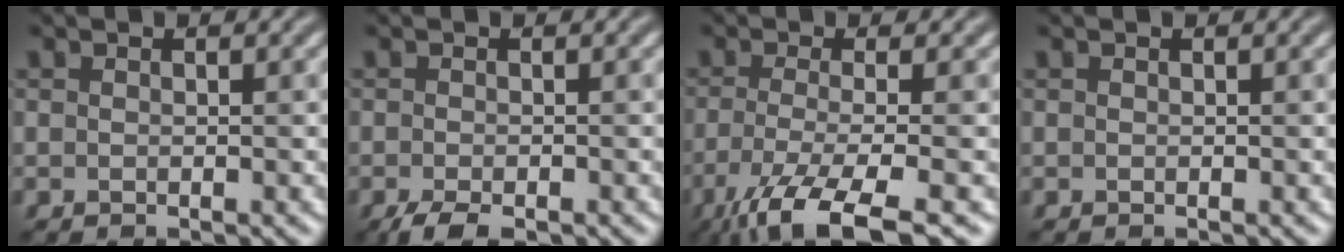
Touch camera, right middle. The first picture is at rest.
{"total": 2.8, "force": [-1.9, 0.9, 1.8], "torque": [-0.033, -0.004, -0.033]}
{"total": 7.6, "force": [-4.2, 1.9, 6.0], "torque": [-0.104, -0.012, -0.085]}
{"total": 0.0}